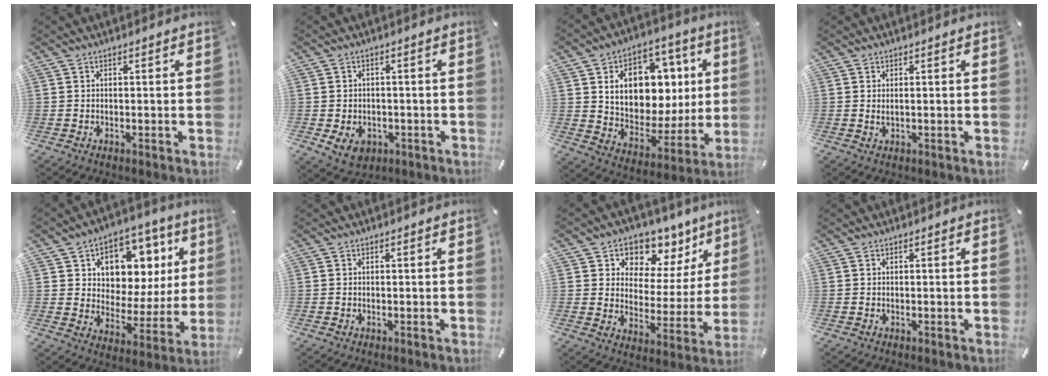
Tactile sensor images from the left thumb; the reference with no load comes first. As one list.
[{"total": 5.9, "force": [-1.8, 4.8, 2.8], "torque": [-0.050, 0.003, -0.035]}, {"total": 15.8, "force": [4.4, 12.2, 9.0], "torque": [-0.131, -0.023, 0.089]}, {"total": 1.0, "force": [0.3, 0.4, 0.9], "torque": [-0.010, -0.003, 0.004]}, {"total": 10.4, "force": [5.1, 8.0, 4.2], "torque": [-0.059, -0.047, 0.092]}, {"total": 0.0}, {"total": 8.4, "force": [5.4, 6.3, 1.3], "torque": [-0.010, -0.063, 0.094]}, {"total": 0.0}]